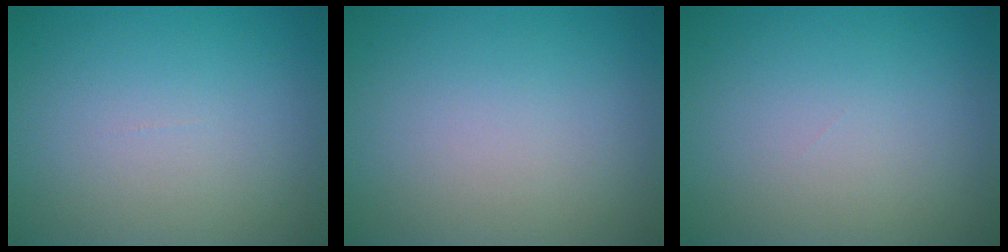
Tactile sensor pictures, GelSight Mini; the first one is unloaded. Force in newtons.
{"total": 0.0}
{"total": 0.0}